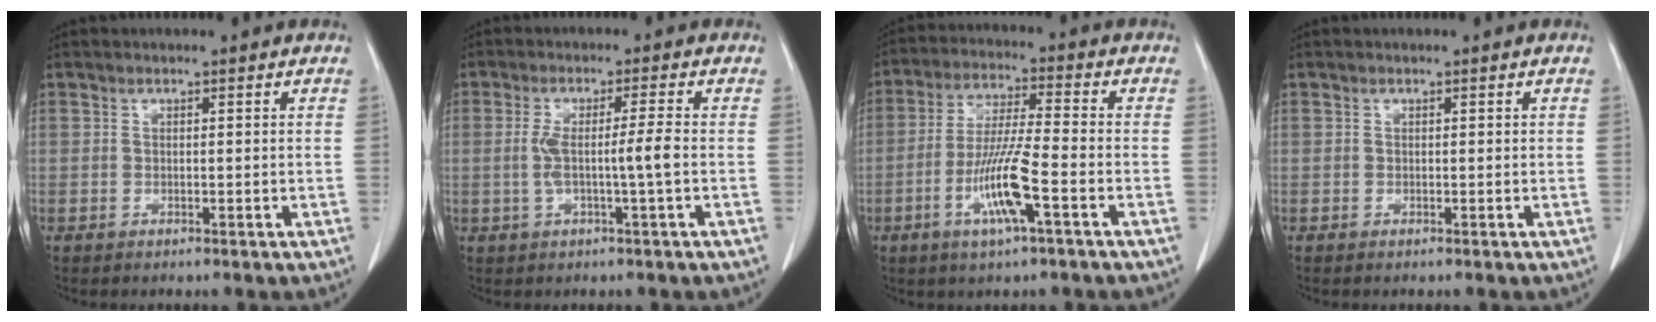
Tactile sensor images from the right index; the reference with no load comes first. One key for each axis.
{"total": 4.9, "fx": -0.7, "fy": -0.7, "fz": 4.8, "tx": -0.094, "ty": 0.004, "tz": -0.010}
{"total": 10.1, "fx": -3.9, "fy": 0.3, "fz": 9.3, "tx": -0.185, "ty": -0.010, "tz": -0.076}
{"total": 0.0}